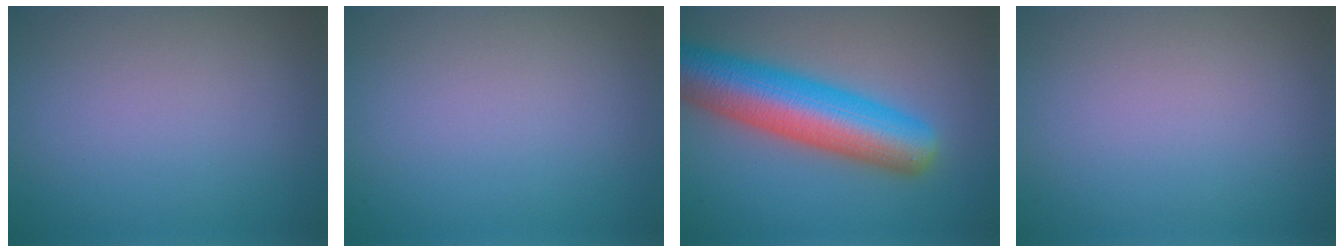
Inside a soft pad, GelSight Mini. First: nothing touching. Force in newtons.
{"total": 0.0}
{"total": 9.8, "press": 9.8, "slide": 0.3}
{"total": 0.0}